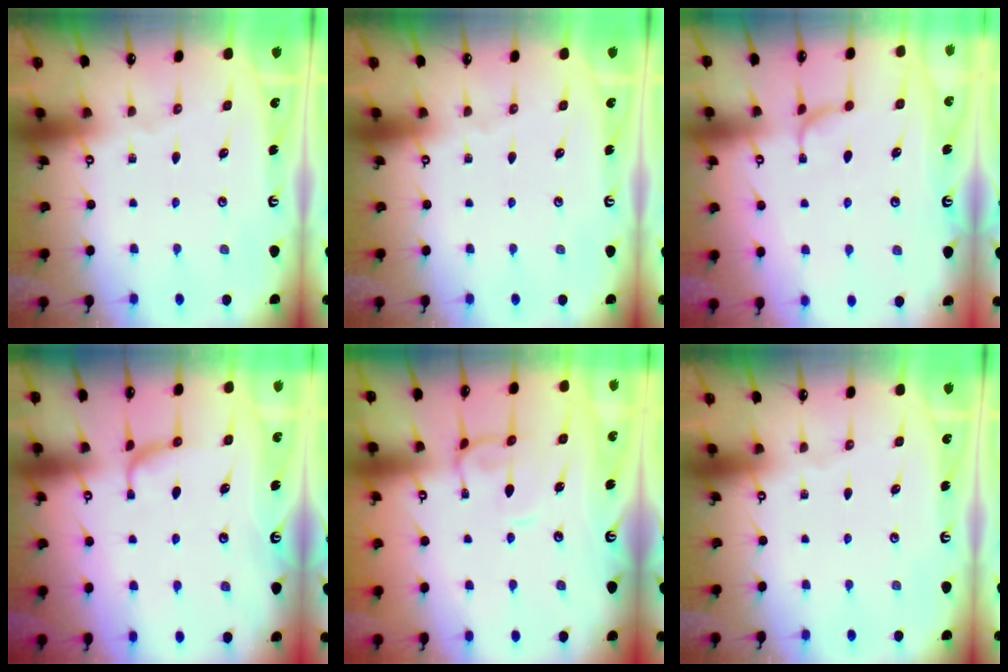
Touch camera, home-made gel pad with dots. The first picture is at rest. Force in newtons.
{"total": 0.0}
{"total": 2.6, "press": 2.6, "slide": 0.5}
{"total": 0.0}
{"total": 1.4, "press": 1.3, "slide": 0.4}
{"total": 0.0}